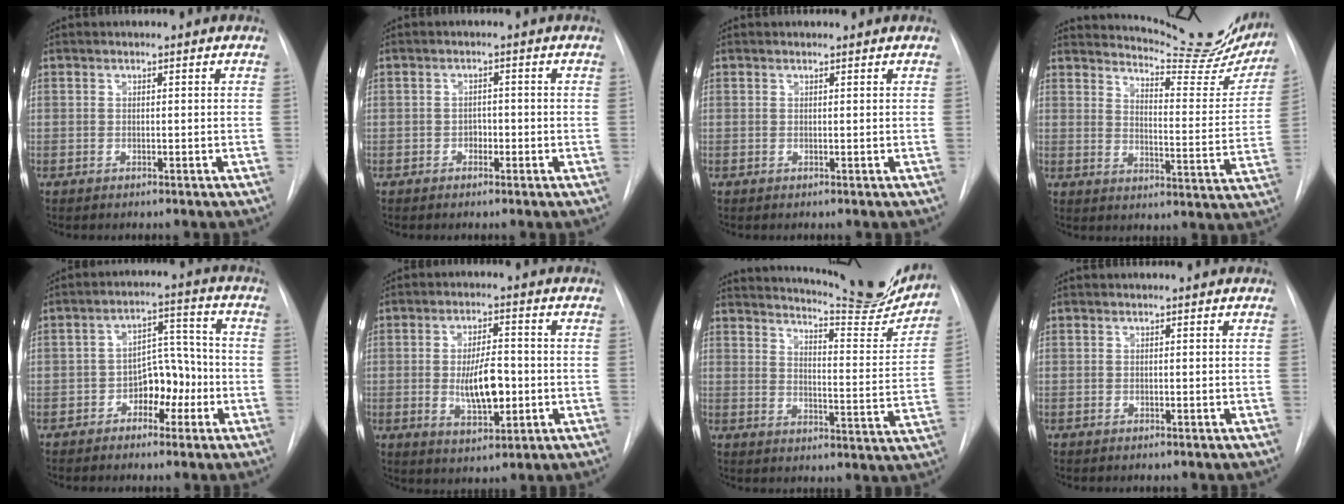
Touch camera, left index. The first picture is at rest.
{"total": 1.5, "force": [-0.7, 1.0, 0.7], "torque": [-0.006, 0.003, -0.013]}
{"total": 0.5, "force": [0.5, 0.0, -0.1], "torque": [-0.003, 0.003, 0.008]}
{"total": 18.0, "force": [17.1, 2.4, 5.1], "torque": [-0.067, -0.083, 0.201]}
{"total": 6.7, "force": [-2.9, 4.0, 4.6], "torque": [-0.065, 0.026, -0.048]}
{"total": 8.1, "force": [-1.1, 3.0, 7.5], "torque": [-0.132, -0.006, -0.014]}
{"total": 18.3, "force": [17.3, 1.7, 5.7], "torque": [-0.084, -0.081, 0.209]}
{"total": 0.0}